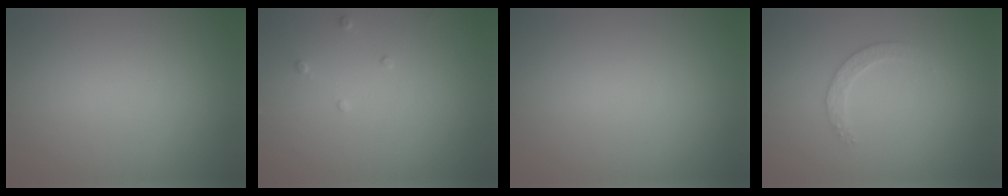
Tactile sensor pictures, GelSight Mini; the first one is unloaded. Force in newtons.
{"total": 0.8, "press": 0.8, "slide": 0.2}
{"total": 0.0}
{"total": 1.9, "press": 1.8, "slide": 0.6}